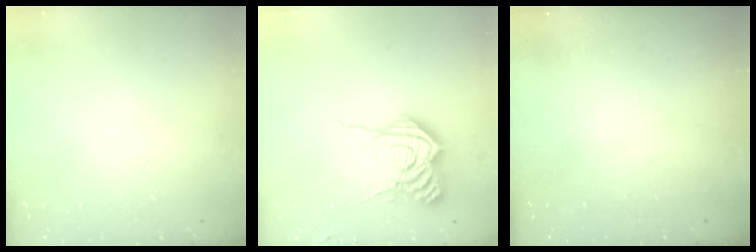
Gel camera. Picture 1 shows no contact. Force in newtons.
{"total": 15.9, "press": 15.9, "slide": 1.0}
{"total": 2.5, "press": 2.4, "slide": 0.8}